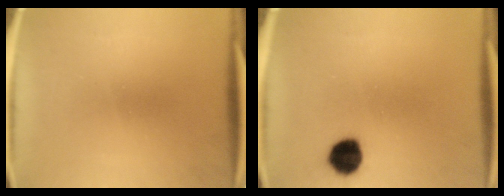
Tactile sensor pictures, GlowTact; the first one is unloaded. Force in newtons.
{"total": 6.7}